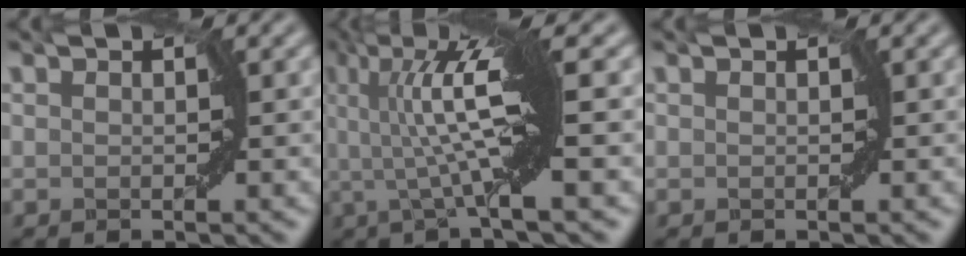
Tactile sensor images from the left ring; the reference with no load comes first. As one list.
[{"total": 8.4, "force": [1.2, 1.5, 8.2], "torque": [-0.139, 0.007, 0.017]}, {"total": 0.0}]